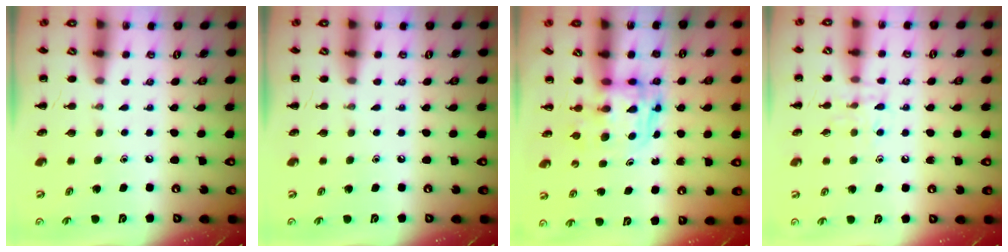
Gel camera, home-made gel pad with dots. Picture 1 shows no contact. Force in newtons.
{"total": 0.0}
{"total": 2.7, "press": 2.7, "slide": 0.2}
{"total": 6.5, "press": 6.4, "slide": 0.7}